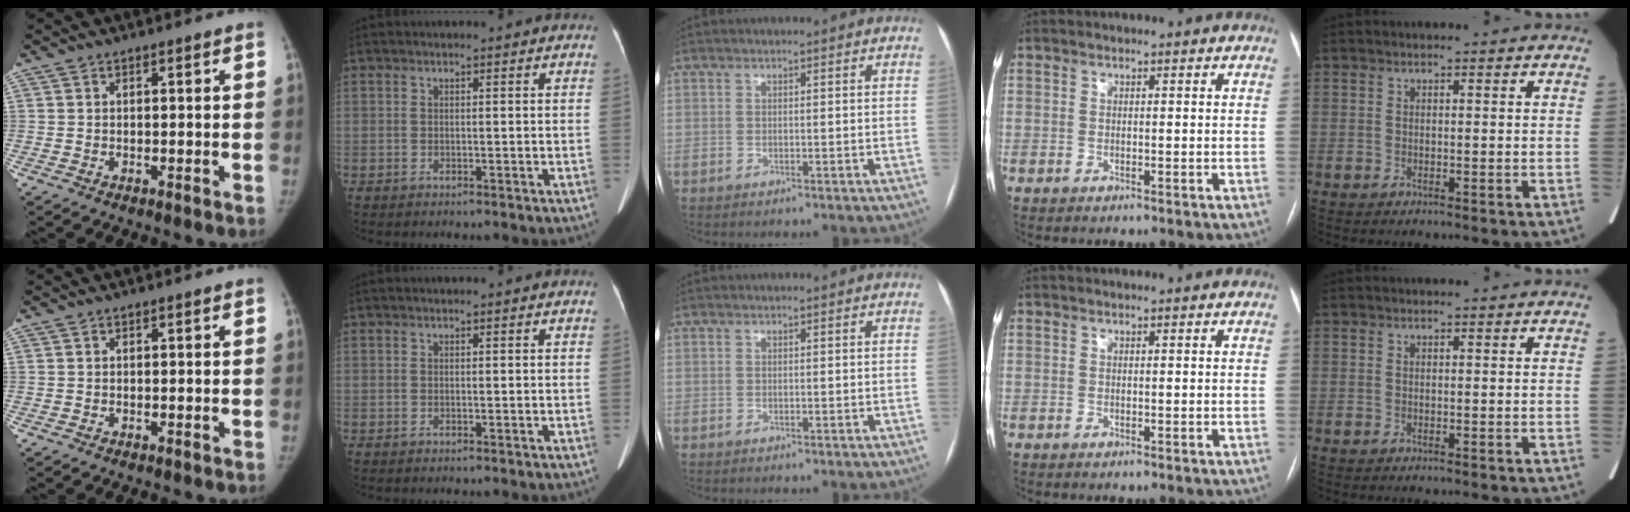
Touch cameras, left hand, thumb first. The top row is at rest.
{}